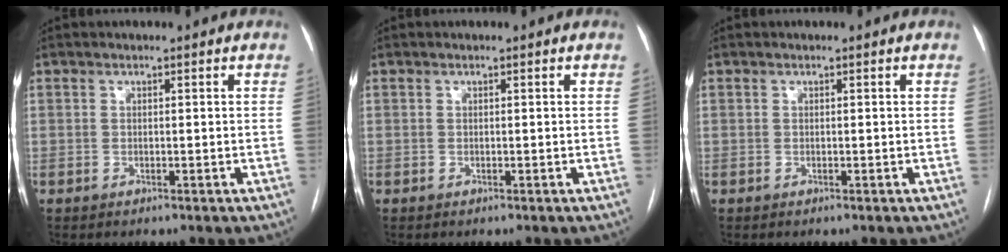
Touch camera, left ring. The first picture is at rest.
{"total": 0.0}
{"total": 0.0}